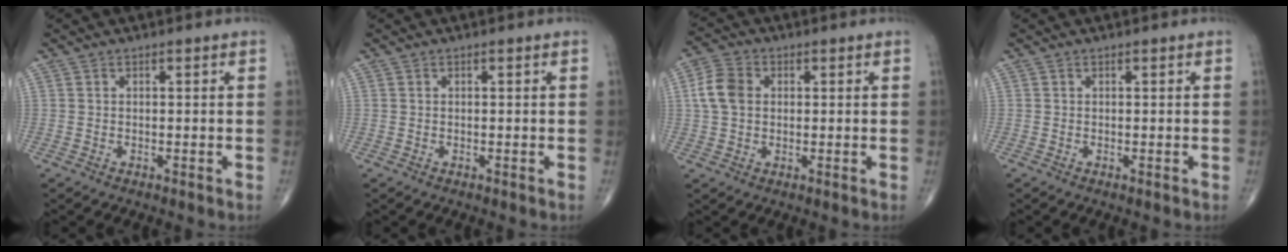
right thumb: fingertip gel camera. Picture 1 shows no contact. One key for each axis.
{"total": 0.0}
{"total": 6.3, "fx": 0.8, "fy": 4.7, "fz": 4.1, "tx": -0.082, "ty": 0.012, "tz": 0.011}
{"total": 0.0}